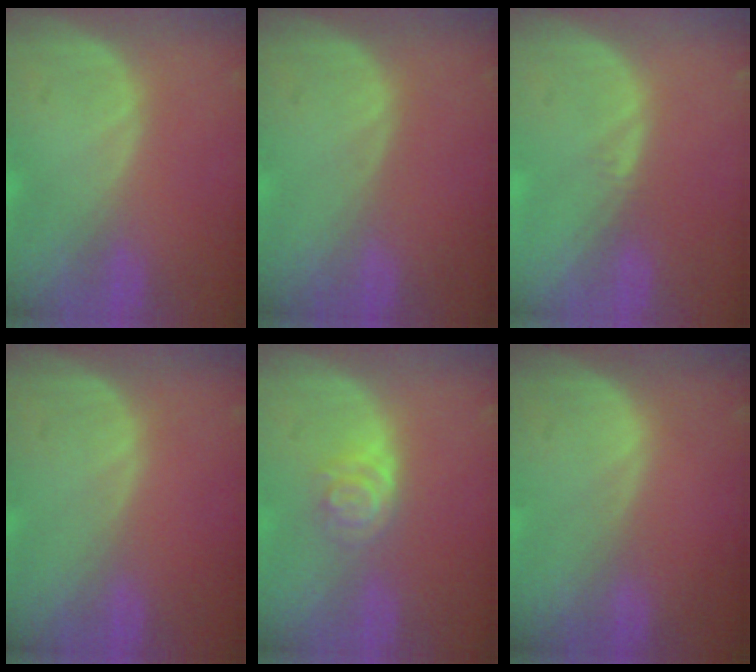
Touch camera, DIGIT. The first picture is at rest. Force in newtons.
{"total": 0.0}
{"total": 0.5, "press": 0.5, "slide": 0.2}
{"total": 0.0}
{"total": 4.0, "press": 3.6, "slide": 1.9}
{"total": 0.0}